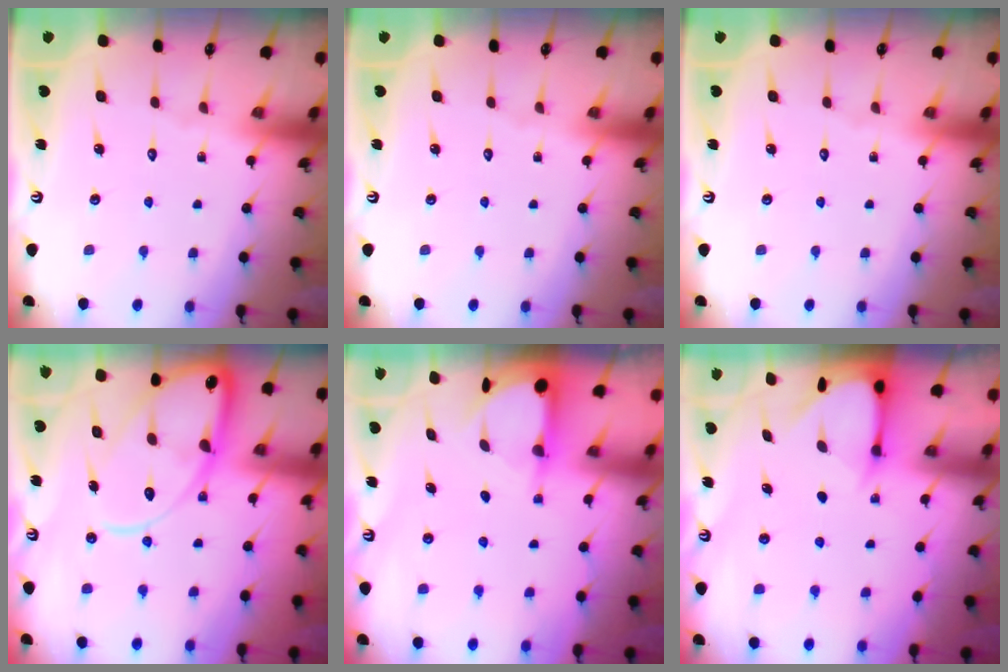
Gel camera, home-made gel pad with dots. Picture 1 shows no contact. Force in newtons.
{"total": 0.0}
{"total": 0.0}
{"total": 15.2, "press": 15.2, "slide": 1.5}
{"total": 4.0, "press": 3.9, "slide": 0.3}
{"total": 3.8, "press": 3.8, "slide": 0.3}